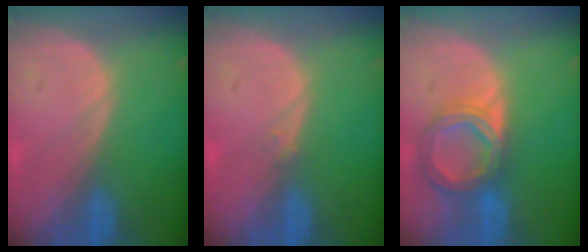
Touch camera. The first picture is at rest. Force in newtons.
{"total": 0.6, "press": 0.5, "slide": 0.3}
{"total": 6.8, "press": 6.2, "slide": 2.6}